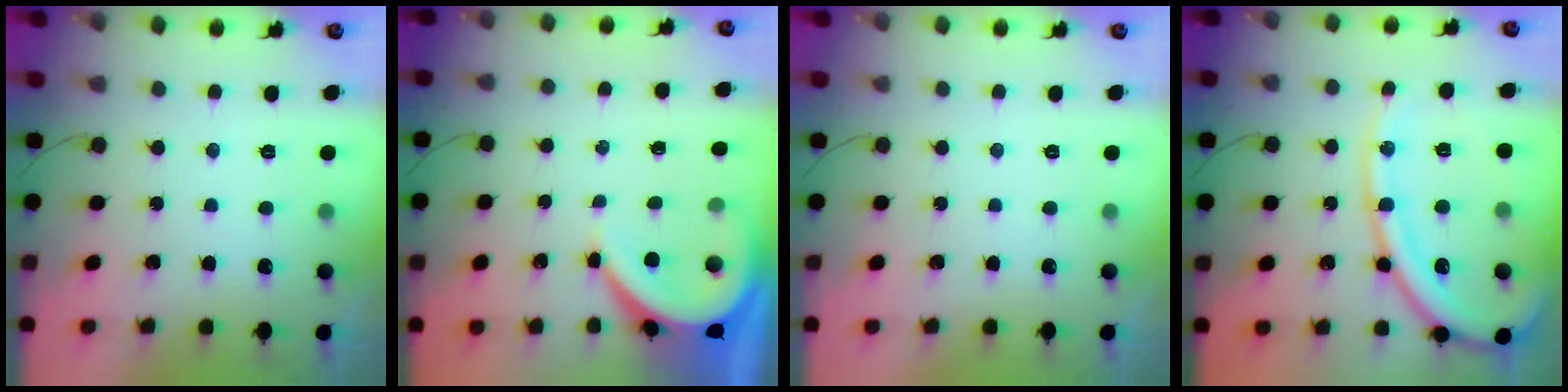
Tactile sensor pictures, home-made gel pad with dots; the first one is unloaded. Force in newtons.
{"total": 7.2, "press": 7.2, "slide": 0.7}
{"total": 0.0}
{"total": 16.6, "press": 16.5, "slide": 1.9}